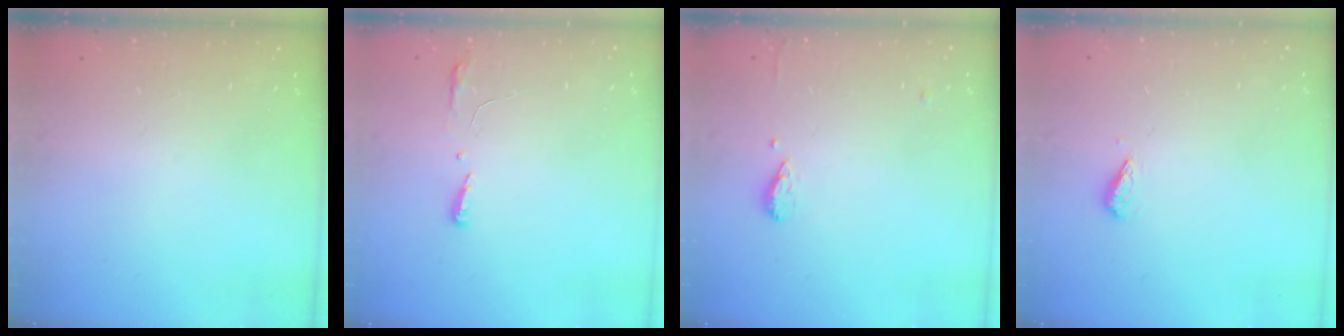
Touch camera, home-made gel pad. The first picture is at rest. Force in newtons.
{"total": 3.8, "press": 3.6, "slide": 1.2}
{"total": 6.1, "press": 6.0, "slide": 0.7}
{"total": 3.0, "press": 2.9, "slide": 0.6}